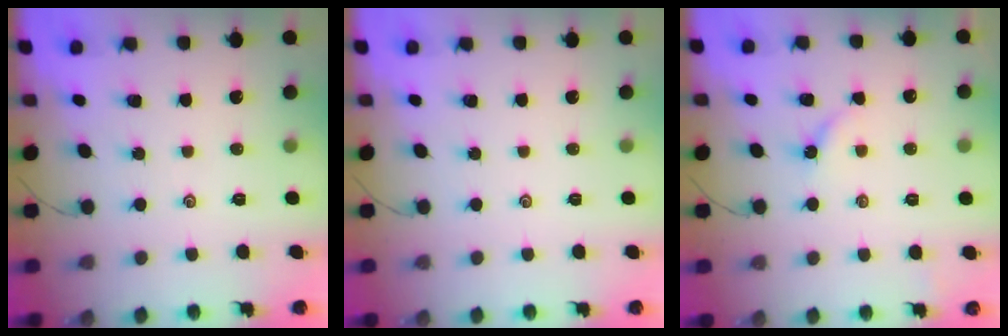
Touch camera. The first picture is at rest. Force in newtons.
{"total": 0.0}
{"total": 2.7, "press": 2.7, "slide": 0.4}